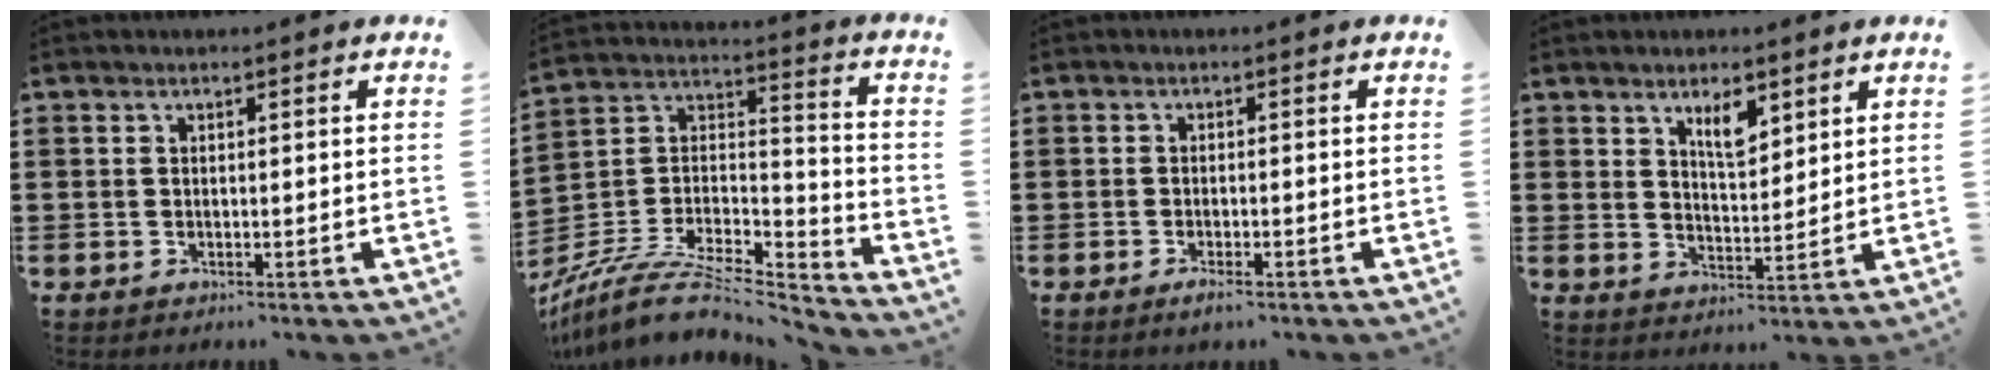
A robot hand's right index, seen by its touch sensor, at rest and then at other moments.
{"total": 10.3, "force": [-8.2, 3.2, 5.3], "torque": [-0.113, 0.008, -0.166]}
{"total": 1.4, "force": [-0.9, 0.0, 1.1], "torque": [-0.026, -0.009, -0.017]}
{"total": 4.6, "force": [2.9, 1.8, 3.0], "torque": [-0.051, -0.001, 0.049]}